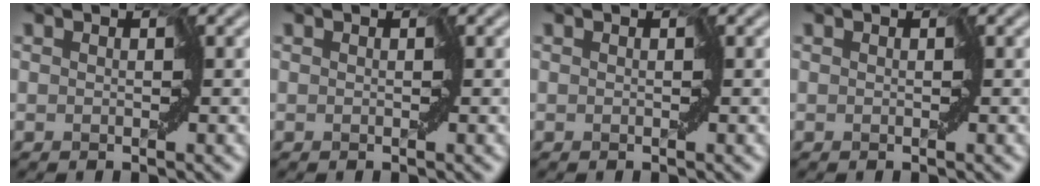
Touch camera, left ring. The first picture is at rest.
{"total": 0.0}
{"total": 0.0}
{"total": 0.0}